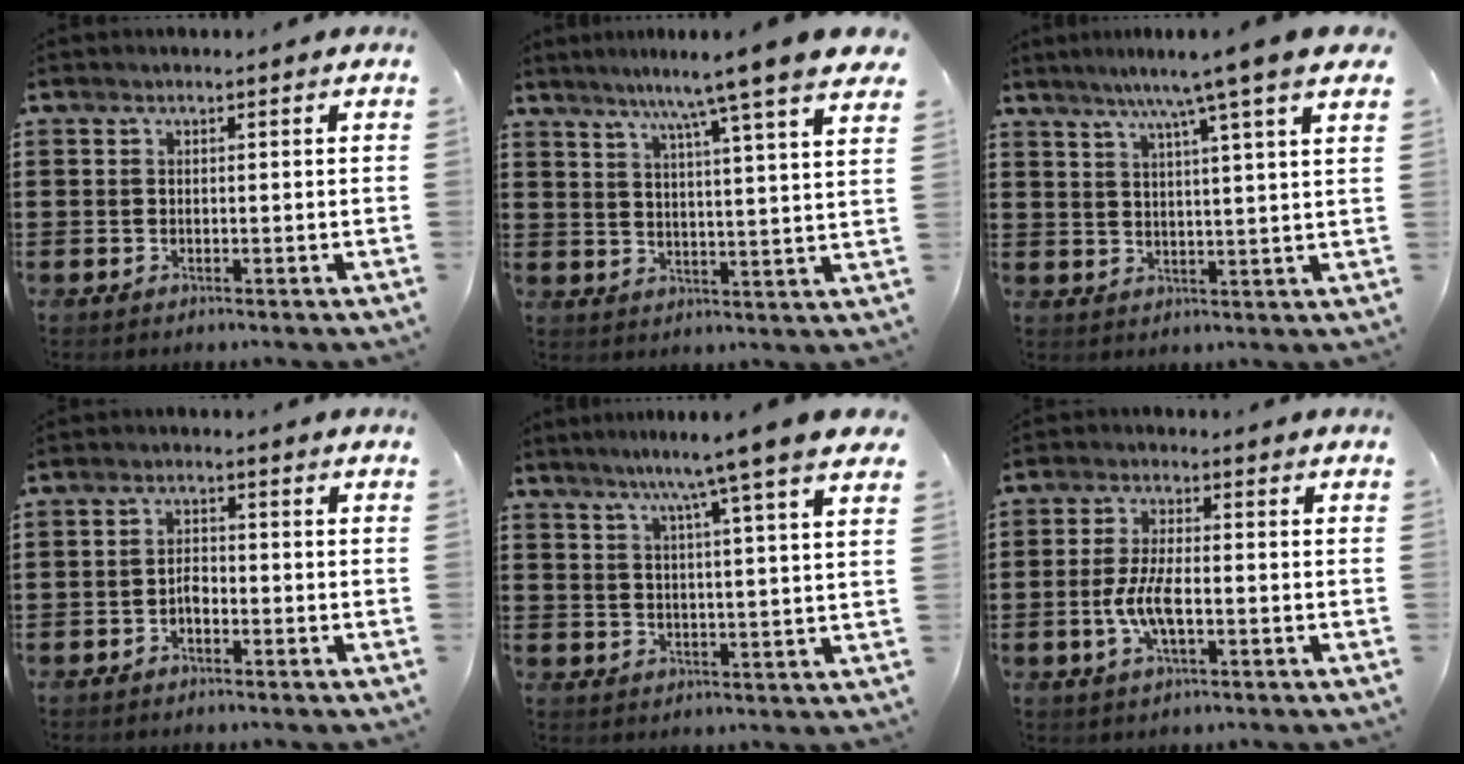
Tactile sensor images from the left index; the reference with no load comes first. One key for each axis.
{"total": 8.4, "fx": 6.8, "fy": -1.2, "fz": 4.8, "tx": -0.104, "ty": -0.042, "tz": 0.104}
{"total": 7.7, "fx": 5.6, "fy": -0.5, "fz": 5.3, "tx": -0.114, "ty": -0.017, "tz": 0.089}
{"total": 1.9, "fx": -1.2, "fy": 0.9, "fz": 1.1, "tx": -0.026, "ty": 0.006, "tz": -0.025}
{"total": 7.9, "fx": 5.9, "fy": -0.8, "fz": 5.2, "tx": -0.105, "ty": -0.030, "tz": 0.092}
{"total": 6.0, "fx": -1.5, "fy": 2.0, "fz": 5.5, "tx": -0.121, "ty": -0.003, "tz": -0.032}